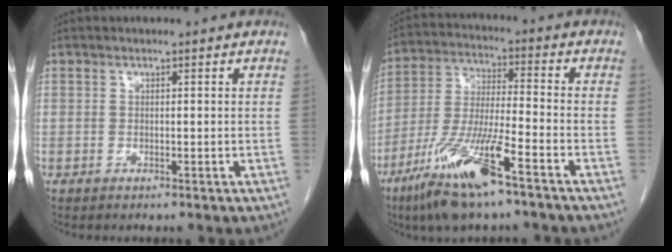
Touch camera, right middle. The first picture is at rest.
{"total": 13.6, "force": [-8.2, 1.3, 10.7], "torque": [-0.224, -0.028, -0.154]}